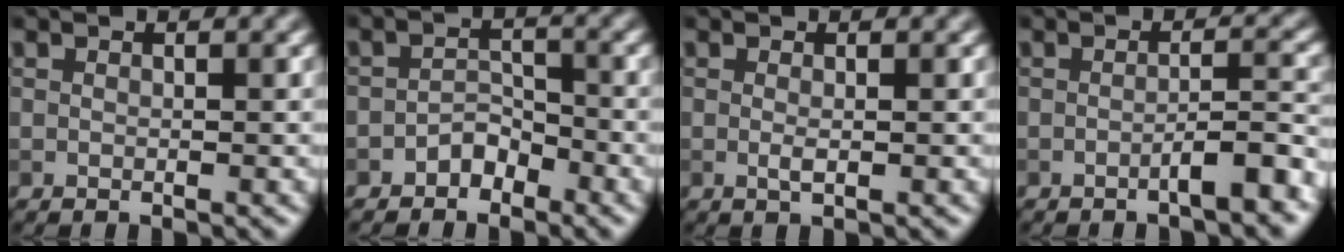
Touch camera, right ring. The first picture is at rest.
{"total": 2.0, "force": [-1.4, 1.2, 0.6], "torque": [-0.006, 0.010, -0.027]}
{"total": 0.8, "force": [0.0, 0.2, 0.8], "torque": [-0.017, -0.003, -0.001]}
{"total": 3.3, "force": [-1.7, 0.6, 2.8], "torque": [-0.038, 0.014, -0.033]}